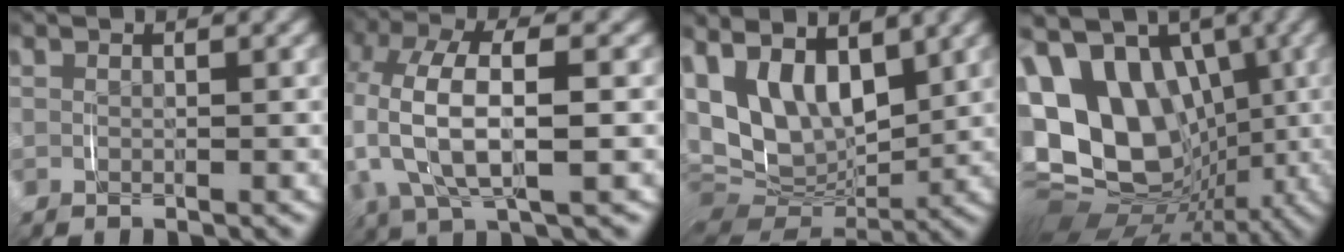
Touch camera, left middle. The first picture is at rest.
{"total": 8.0, "force": [0.3, 4.4, 6.7], "torque": [-0.171, -0.010, 0.011]}
{"total": 12.5, "force": [2.1, 9.2, 8.2], "torque": [-0.165, -0.015, 0.037]}
{"total": 24.7, "force": [-1.0, 19.4, 15.2], "torque": [-0.321, -0.065, -0.003]}